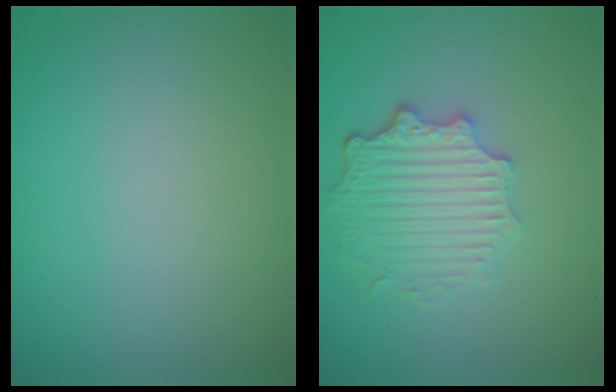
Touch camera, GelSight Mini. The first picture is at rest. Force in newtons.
{"total": 4.6, "press": 3.6, "slide": 2.8}